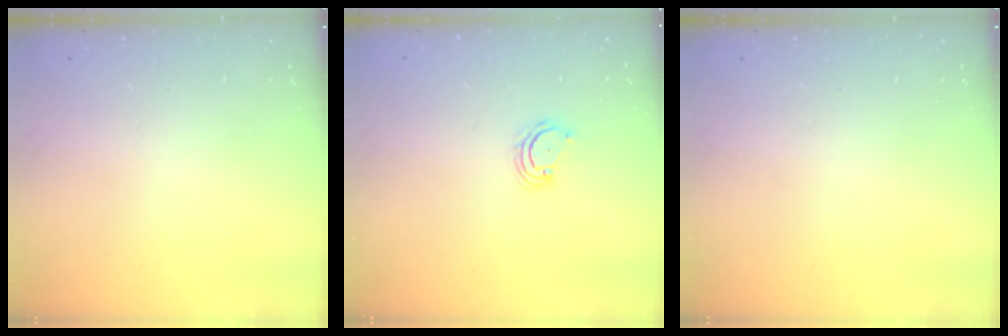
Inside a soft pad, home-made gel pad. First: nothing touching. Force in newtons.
{"total": 3.8, "press": 3.8, "slide": 0.5}
{"total": 0.0}